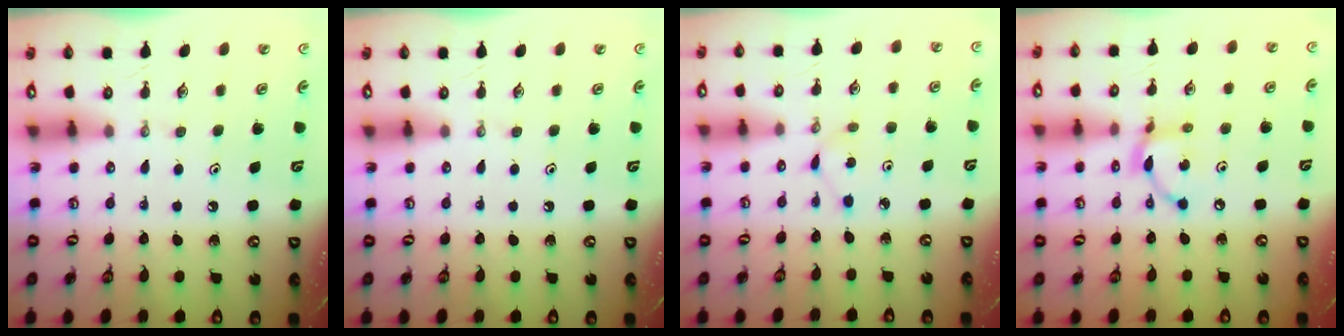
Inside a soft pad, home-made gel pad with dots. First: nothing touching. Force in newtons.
{"total": 0.0}
{"total": 2.0, "press": 2.0, "slide": 0.2}
{"total": 8.4, "press": 8.4, "slide": 0.2}